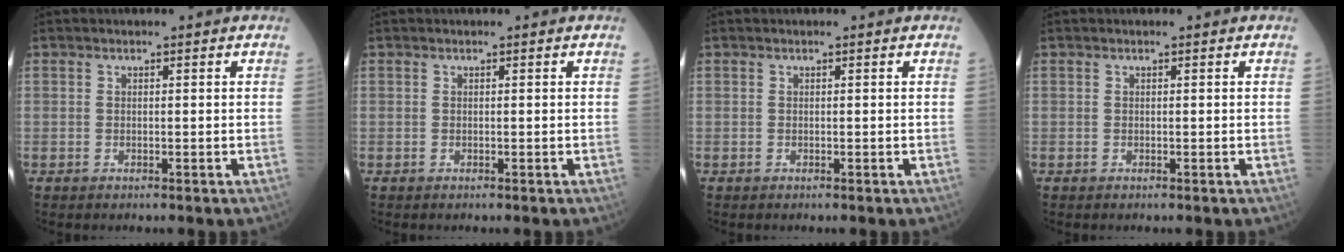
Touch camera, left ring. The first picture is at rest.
{"total": 0.0}
{"total": 0.0}
{"total": 0.0}